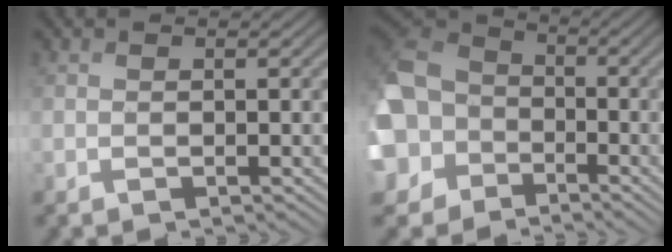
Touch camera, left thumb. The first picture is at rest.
{"total": 13.9, "force": [-4.1, 11.5, 6.6], "torque": [-0.219, -0.031, -0.095]}